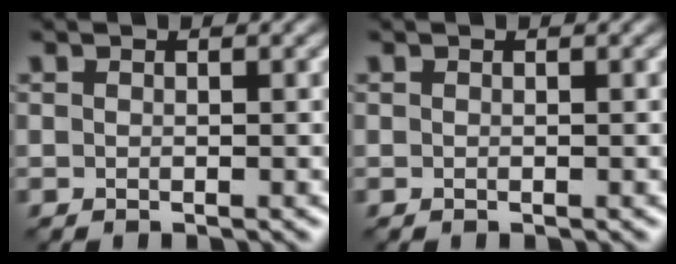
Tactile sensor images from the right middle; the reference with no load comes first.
{"total": 0.0}